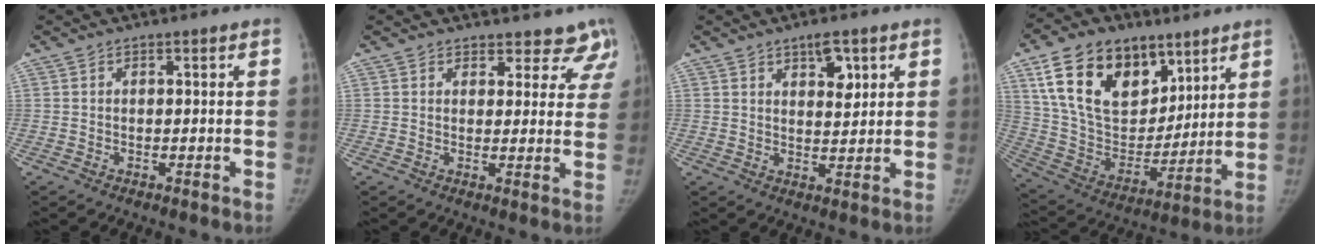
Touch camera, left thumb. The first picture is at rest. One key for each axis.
{"total": 8.5, "fx": 7.4, "fy": 4.0, "fz": 0.8, "tx": 0.050, "ty": -0.032, "tz": 0.064}
{"total": 5.4, "fx": 2.9, "fy": 2.5, "fz": 3.9, "tx": -0.042, "ty": -0.019, "tz": 0.046}
{"total": 23.3, "fx": 12.4, "fy": 14.6, "fz": 13.3, "tx": -0.209, "ty": -0.033, "tz": 0.228}